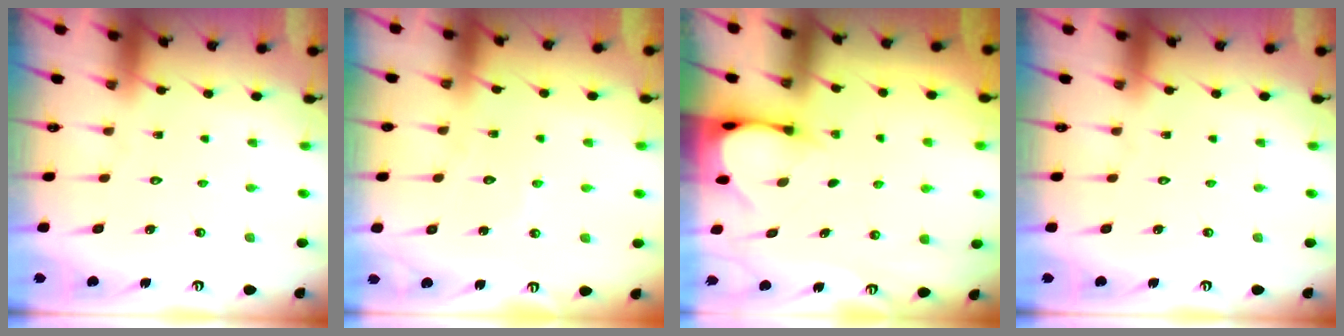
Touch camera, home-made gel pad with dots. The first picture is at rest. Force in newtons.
{"total": 3.7, "press": 3.7, "slide": 0.3}
{"total": 3.4, "press": 3.4, "slide": 0.2}
{"total": 0.0}